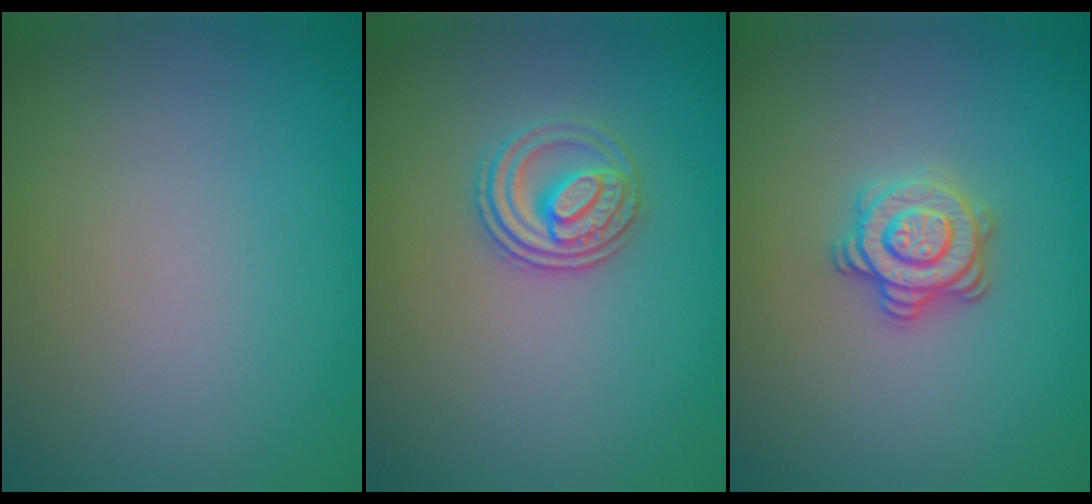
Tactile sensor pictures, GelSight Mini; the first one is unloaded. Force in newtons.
{"total": 2.8, "press": 2.6, "slide": 1.1}
{"total": 3.3, "press": 3.0, "slide": 1.4}